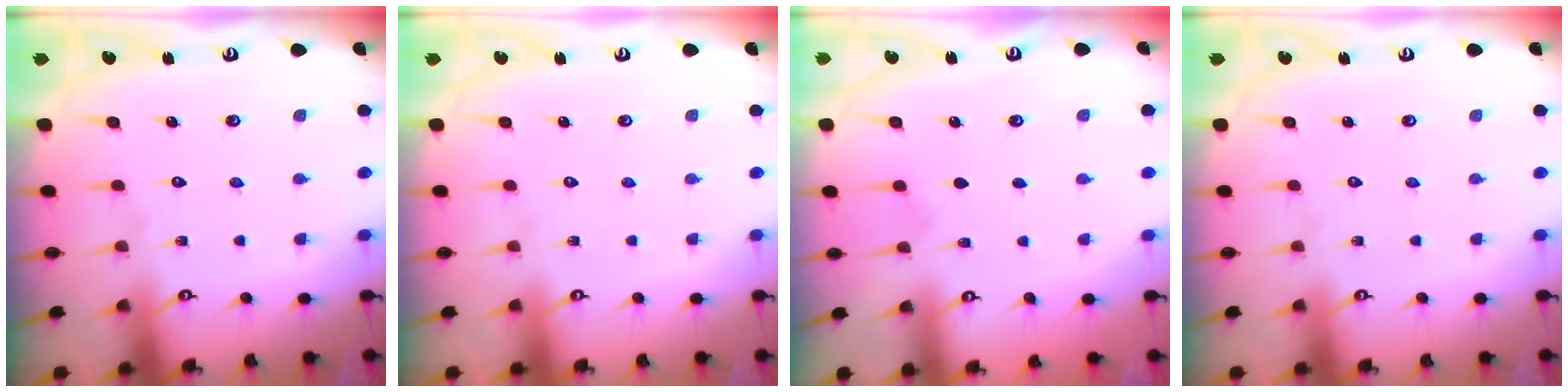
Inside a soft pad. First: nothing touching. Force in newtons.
{"total": 0.0}
{"total": 2.7, "press": 2.3, "slide": 1.6}
{"total": 0.0}